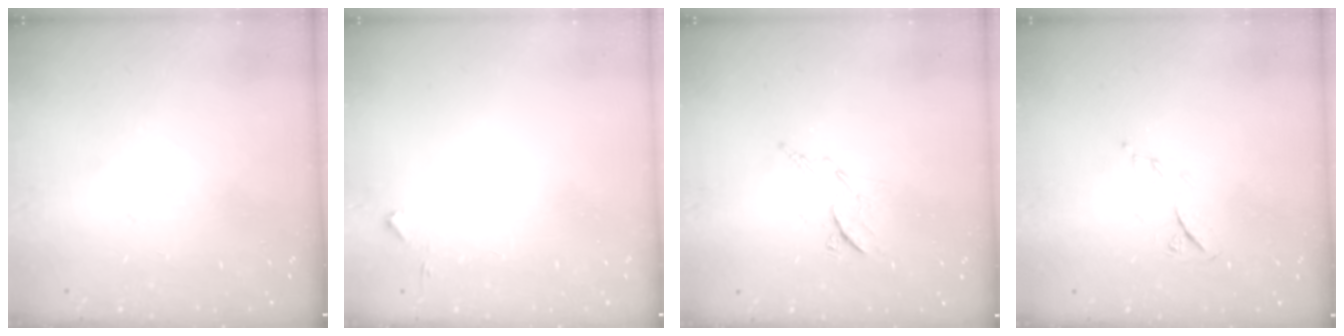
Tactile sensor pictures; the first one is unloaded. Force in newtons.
{"total": 3.1, "press": 3.1, "slide": 0.5}
{"total": 6.8, "press": 6.8, "slide": 0.5}
{"total": 6.1, "press": 5.9, "slide": 1.5}